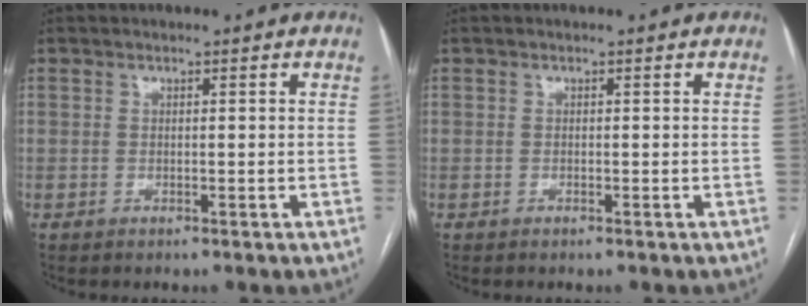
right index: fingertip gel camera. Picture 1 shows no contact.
{"total": 0.0}